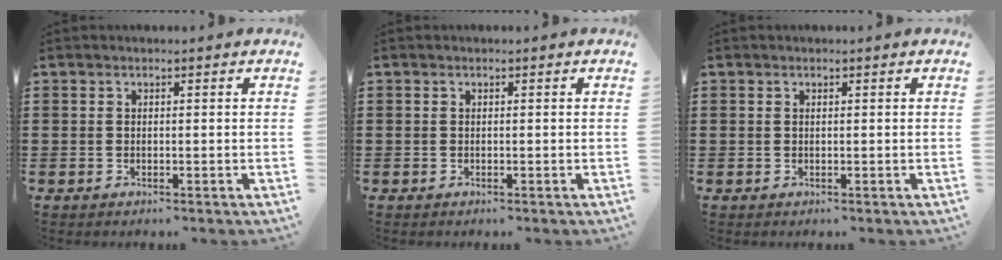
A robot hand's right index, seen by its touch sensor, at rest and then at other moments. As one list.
[{"total": 0.0}, {"total": 0.0}]